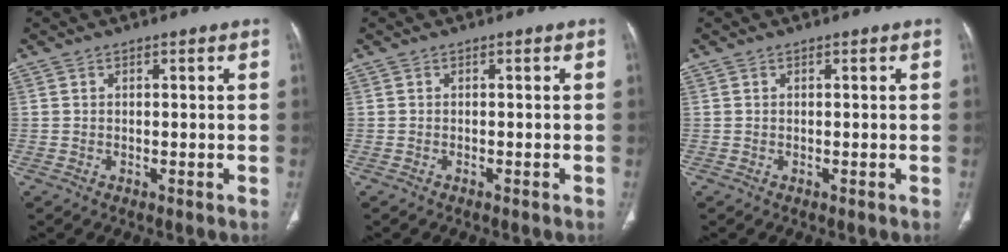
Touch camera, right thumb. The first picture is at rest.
{"total": 0.6, "force": [-0.5, 0.1, 0.4], "torque": [-0.010, 0.001, -0.004]}
{"total": 0.0}